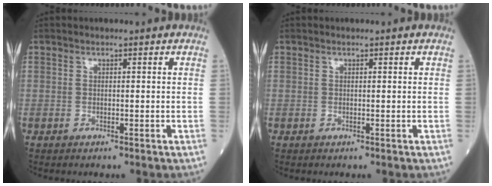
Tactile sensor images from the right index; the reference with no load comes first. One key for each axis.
{"total": 0.0}